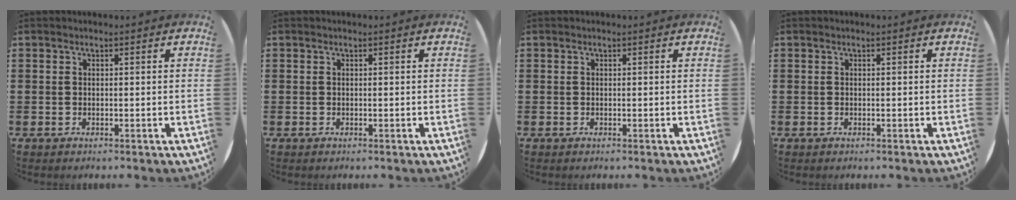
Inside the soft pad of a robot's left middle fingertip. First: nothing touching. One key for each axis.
{"total": 0.0}
{"total": 0.0}
{"total": 0.0}